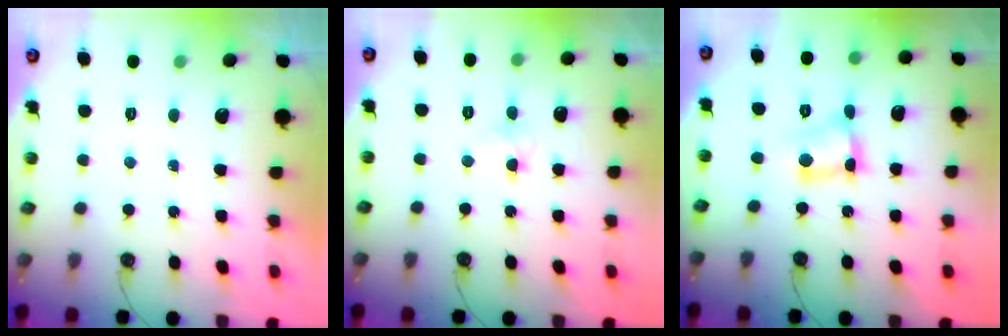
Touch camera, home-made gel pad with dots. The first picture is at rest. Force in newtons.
{"total": 3.7, "press": 3.7, "slide": 0.6}
{"total": 7.1, "press": 7.0, "slide": 0.4}